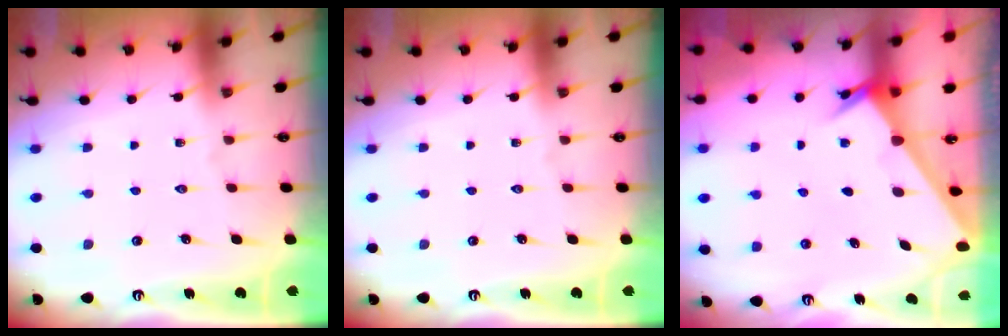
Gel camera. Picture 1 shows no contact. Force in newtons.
{"total": 0.0}
{"total": 2.2, "press": 2.2, "slide": 0.2}